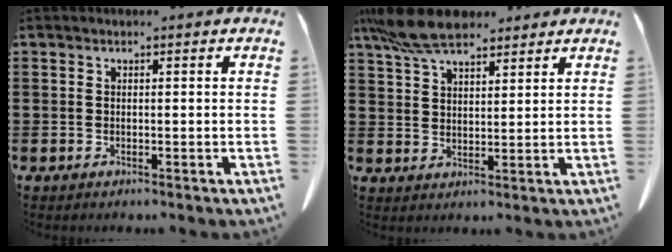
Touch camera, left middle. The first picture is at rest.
{"total": 8.9, "force": [7.1, 2.9, 4.6], "torque": [-0.111, -0.008, 0.136]}